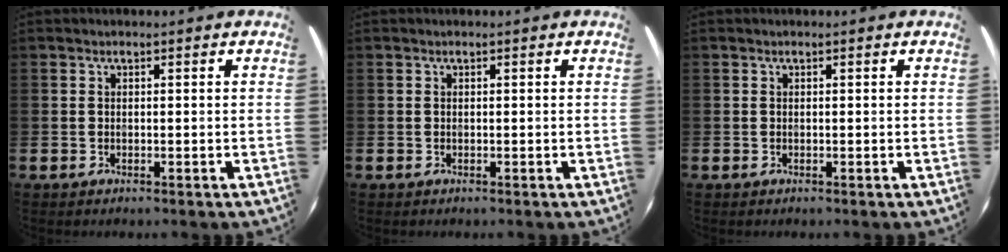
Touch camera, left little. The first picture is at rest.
{"total": 0.0}
{"total": 0.0}